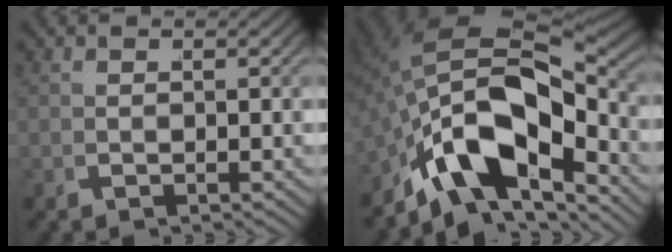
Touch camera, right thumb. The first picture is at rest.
{"total": 15.4, "force": [-0.5, 9.0, 12.6], "torque": [-0.231, -0.027, 0.002]}